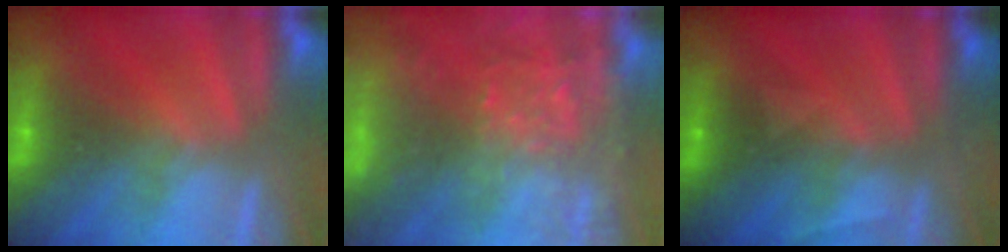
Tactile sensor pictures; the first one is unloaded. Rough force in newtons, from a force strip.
{"total": 7.6}
{"total": 2.9}